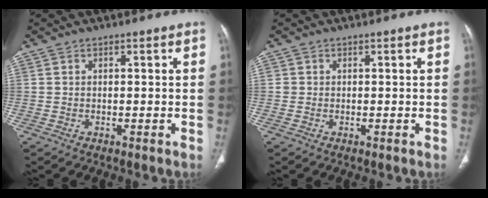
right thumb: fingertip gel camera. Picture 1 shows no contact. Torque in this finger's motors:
{"motor_torque": [-0.01, -0.04, 0.19, 0.16, 0.01]}